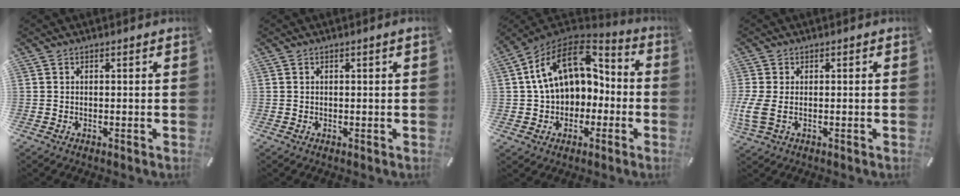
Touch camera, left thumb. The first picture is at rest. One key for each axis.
{"total": 0.7, "fx": 0.2, "fy": -0.1, "fz": 0.6, "tx": -0.011, "ty": 0.000, "tz": 0.004}
{"total": 15.8, "fx": 3.7, "fy": 12.0, "fz": 9.6, "tx": -0.177, "ty": -0.009, "tz": 0.070}
{"total": 5.0, "fx": -0.4, "fy": 2.9, "fz": 4.1, "tx": -0.096, "ty": -0.002, "tz": -0.008}